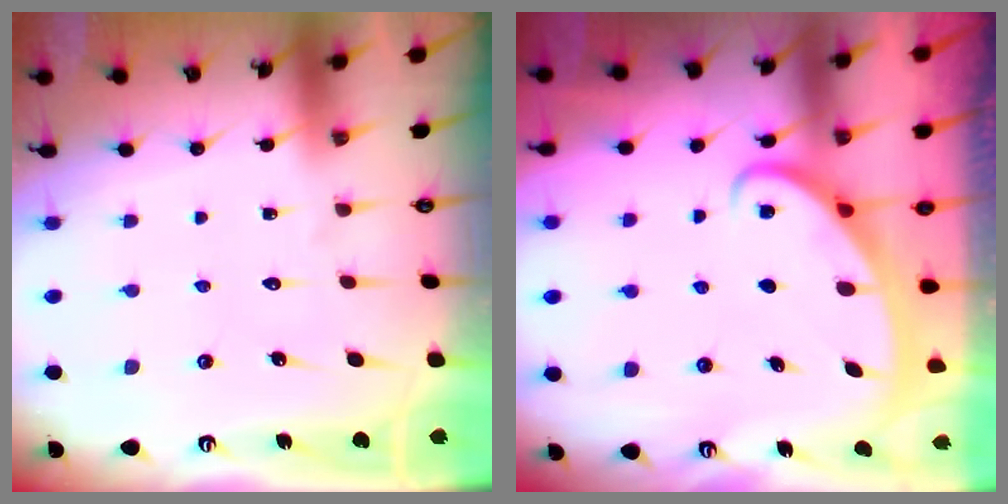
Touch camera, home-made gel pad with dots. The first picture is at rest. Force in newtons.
{"total": 2.5, "press": 2.5, "slide": 0.3}